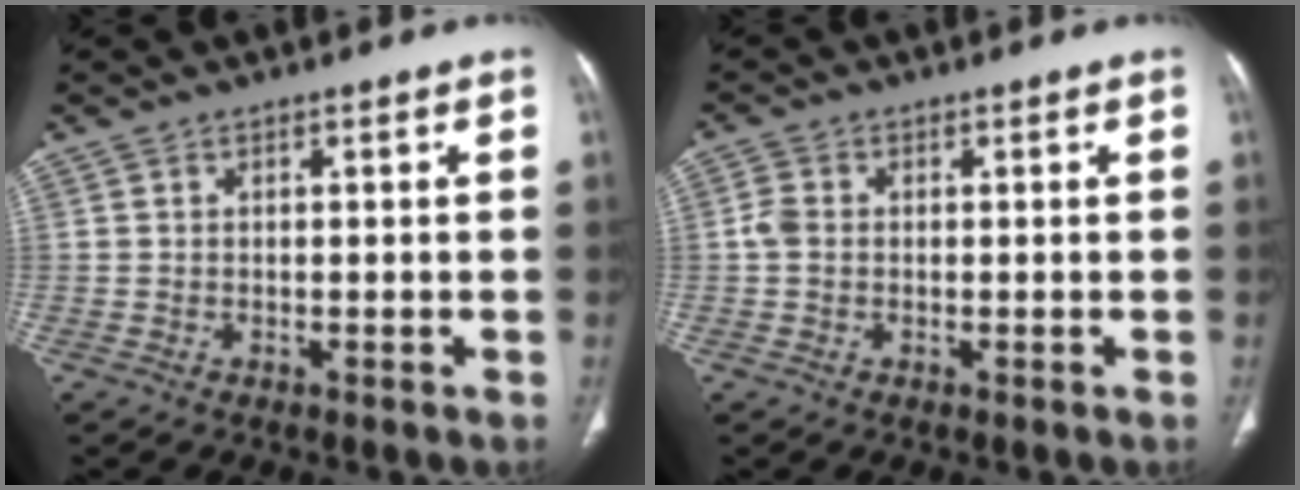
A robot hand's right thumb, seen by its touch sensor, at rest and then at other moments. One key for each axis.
{"total": 2.3, "fx": -0.1, "fy": 1.8, "fz": 1.5, "tx": -0.034, "ty": 0.004, "tz": -0.008}